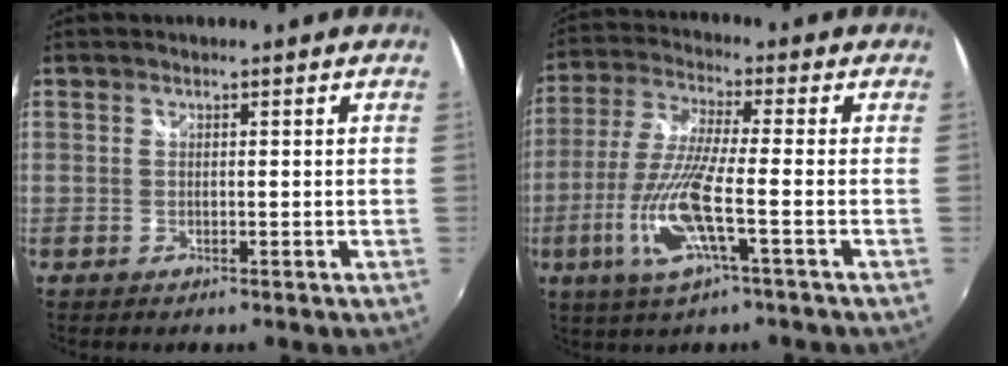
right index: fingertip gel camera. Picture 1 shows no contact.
{"total": 12.2, "force": [-4.1, 1.3, 11.4], "torque": [-0.251, -0.013, -0.079]}